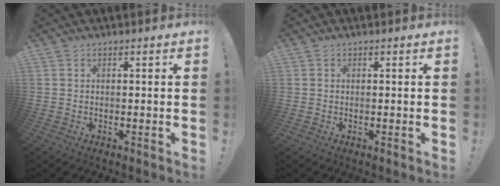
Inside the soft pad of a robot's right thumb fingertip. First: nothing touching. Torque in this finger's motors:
{"motor_torque": [0.21, -0.53, -0.18, 0.09, 0.00]}